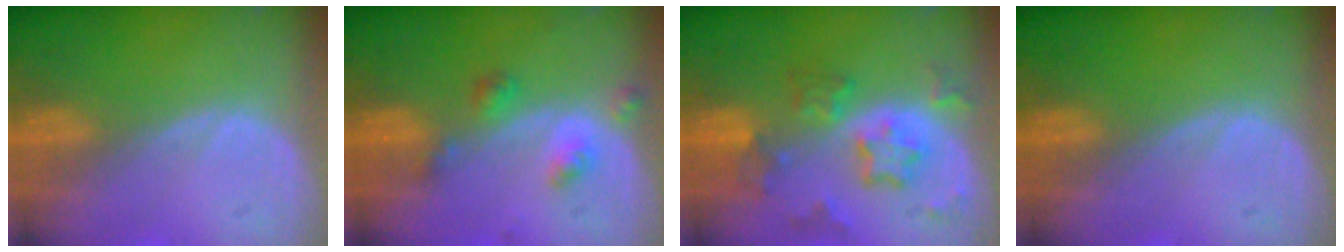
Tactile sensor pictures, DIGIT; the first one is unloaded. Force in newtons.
{"total": 4.4, "press": 3.9, "slide": 1.9}
{"total": 8.0, "press": 7.0, "slide": 3.9}
{"total": 0.0}